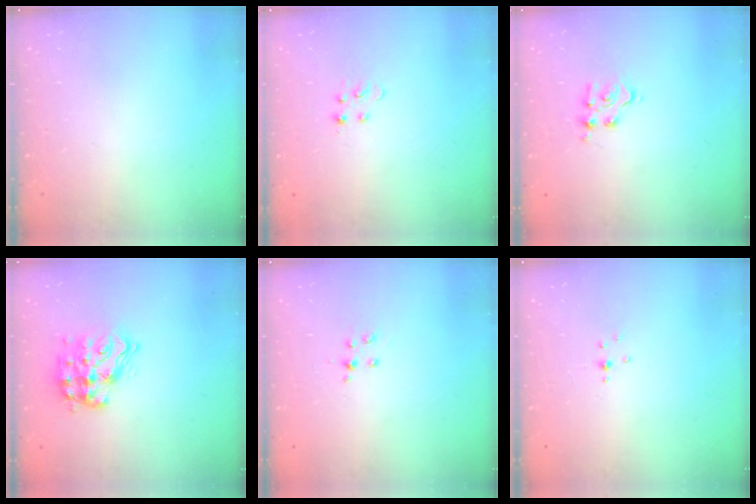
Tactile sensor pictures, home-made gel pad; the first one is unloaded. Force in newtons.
{"total": 2.9, "press": 2.9, "slide": 0.4}
{"total": 5.1, "press": 5.1, "slide": 0.5}
{"total": 14.8, "press": 14.8, "slide": 1.0}
{"total": 3.8, "press": 3.6, "slide": 1.3}
{"total": 1.8, "press": 1.8, "slide": 0.2}